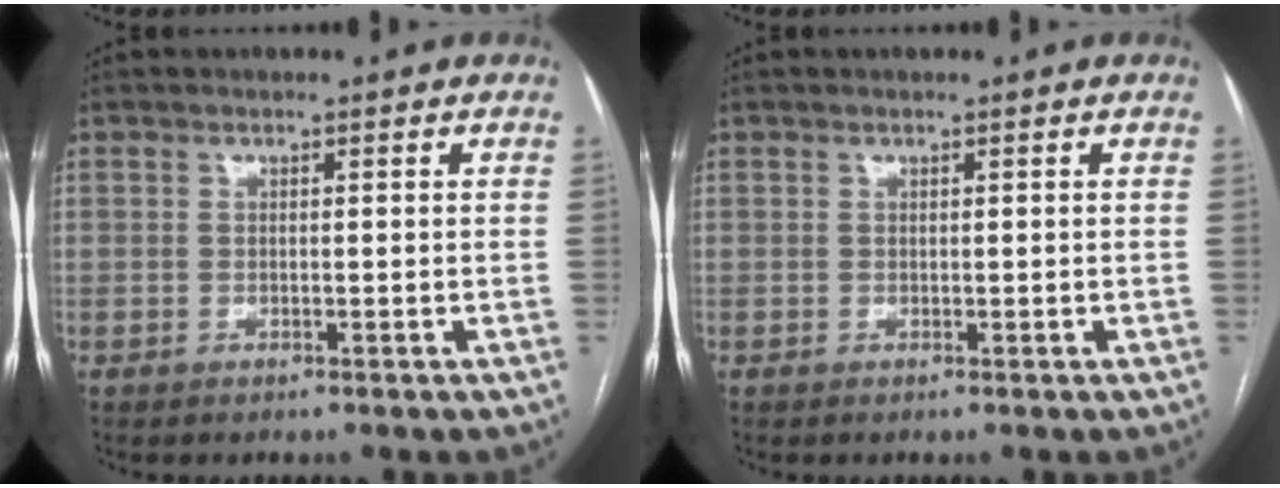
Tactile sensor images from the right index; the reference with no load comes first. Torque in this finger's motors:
{"motor_torque": [0.28, 0.24, -0.01, 0.00]}